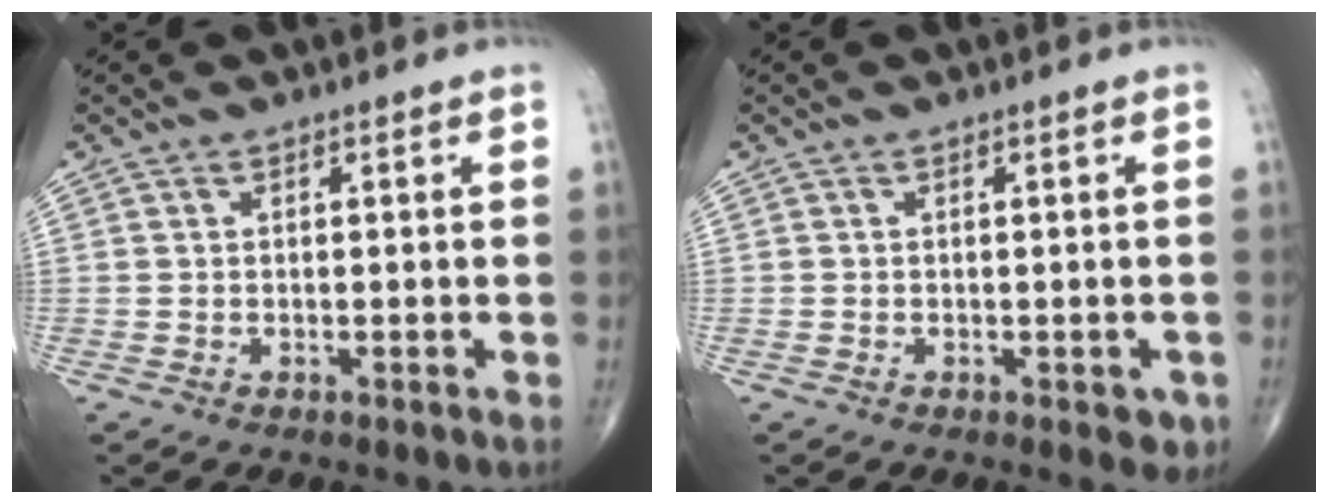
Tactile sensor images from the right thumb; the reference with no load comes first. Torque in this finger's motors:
{"motor_torque": [0.45, 0.62, -0.09, -0.02, 0.00]}